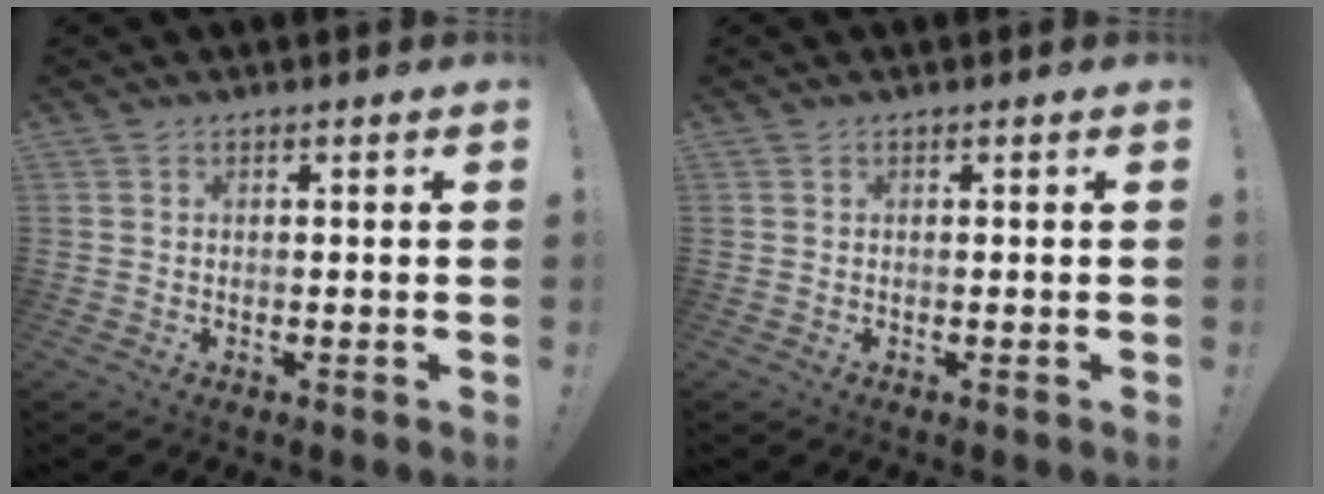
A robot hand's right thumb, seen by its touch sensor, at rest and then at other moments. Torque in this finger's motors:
{"motor_torque": [-0.02, 0.00, -0.01, 0.01, 0.00]}